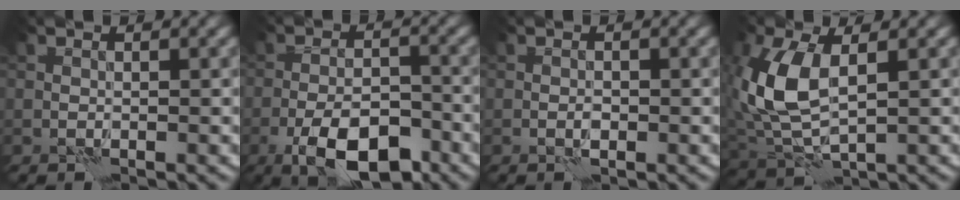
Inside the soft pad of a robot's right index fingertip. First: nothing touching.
{"total": 7.6, "force": [-4.4, 2.9, 5.4], "torque": [-0.087, 0.004, -0.079]}
{"total": 0.7, "force": [-0.3, 0.3, 0.6], "torque": [-0.012, 0.002, -0.007]}
{"total": 7.8, "force": [1.2, 4.1, 6.5], "torque": [-0.167, 0.003, 0.023]}